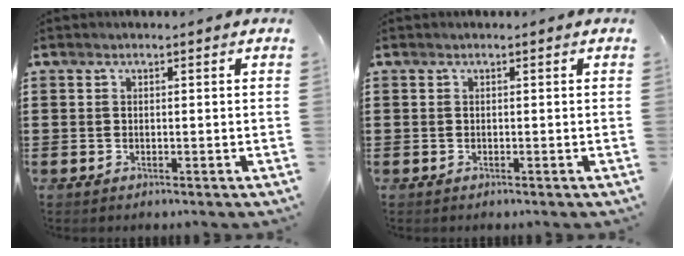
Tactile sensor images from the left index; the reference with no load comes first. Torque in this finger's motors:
{"motor_torque": [-0.01, 0.01, -0.01, 0.00]}